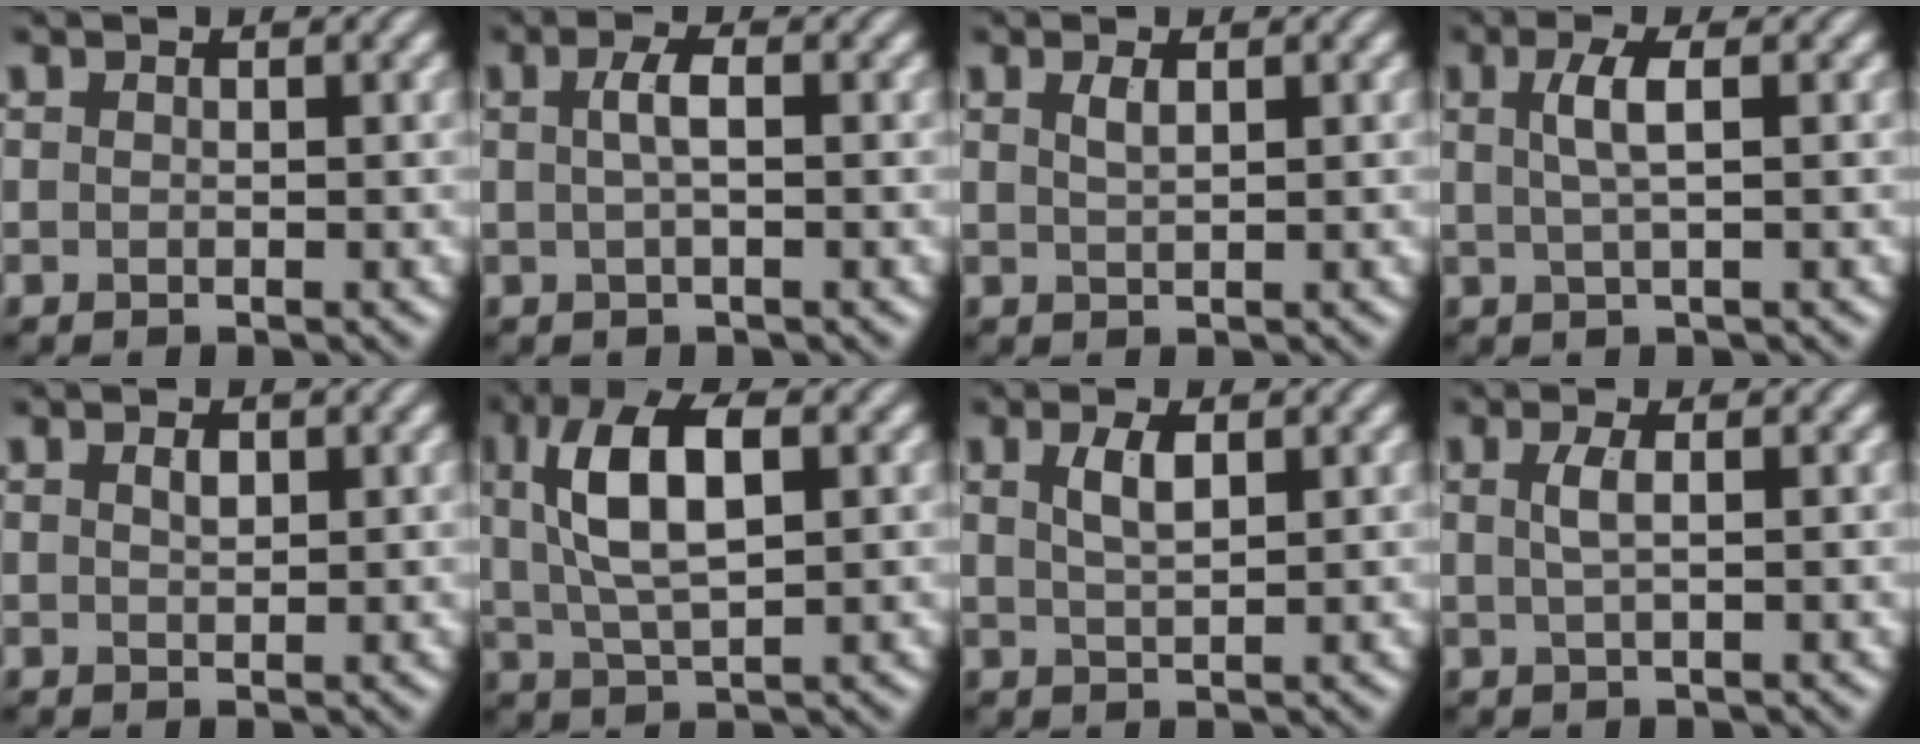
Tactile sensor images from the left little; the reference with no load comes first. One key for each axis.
{"total": 1.9, "fx": 0.2, "fy": 0.4, "fz": 1.8, "tx": -0.036, "ty": 0.008, "tz": 0.003}
{"total": 1.2, "fx": 0.6, "fy": 0.3, "fz": 1.0, "tx": -0.021, "ty": 0.003, "tz": 0.013}
{"total": 2.7, "fx": 0.6, "fy": 0.7, "fz": 2.6, "tx": -0.048, "ty": 0.004, "tz": 0.011}
{"total": 1.1, "fx": 0.5, "fy": 0.6, "fz": 0.8, "tx": -0.015, "ty": 0.002, "tz": 0.010}
{"total": 7.6, "fx": 1.9, "fy": 3.2, "fz": 6.6, "tx": -0.126, "ty": 0.015, "tz": 0.030}
{"total": 2.3, "fx": 1.0, "fy": 0.8, "fz": 2.0, "tx": -0.040, "ty": 0.003, "tz": 0.021}
{"total": 1.7, "fx": 0.4, "fy": 0.5, "fz": 1.6, "tx": -0.032, "ty": 0.004, "tz": 0.006}